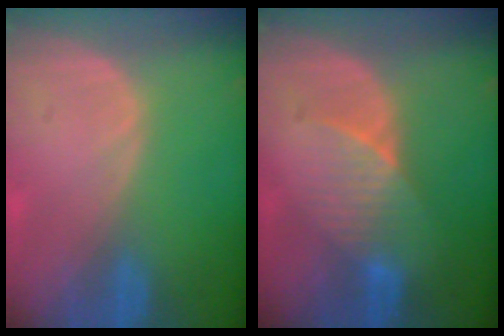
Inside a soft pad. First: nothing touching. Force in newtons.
{"total": 5.2, "press": 5.1, "slide": 1.3}